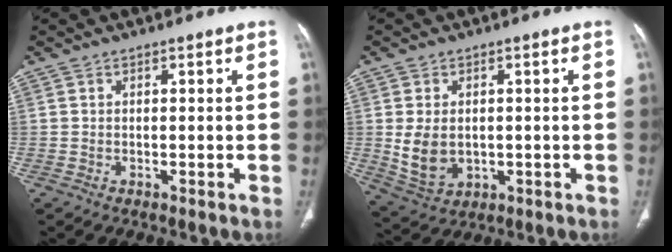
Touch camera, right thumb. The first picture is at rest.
{"total": 7.5, "force": [-0.1, 5.3, 5.3], "torque": [-0.093, -0.007, 0.017]}